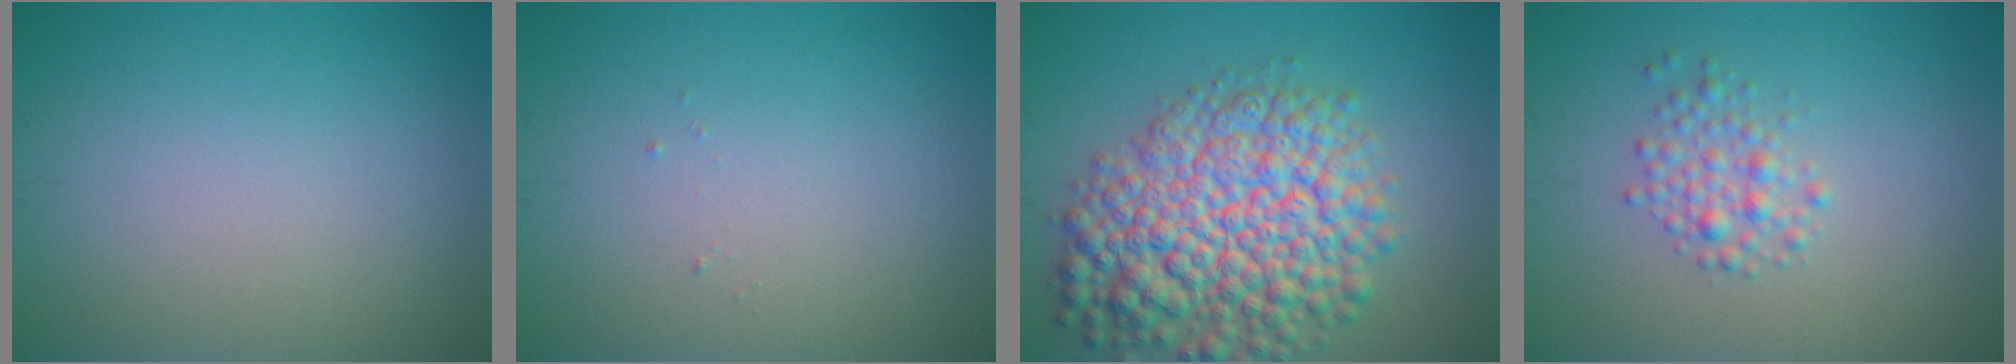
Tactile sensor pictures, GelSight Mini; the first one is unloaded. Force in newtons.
{"total": 0.0}
{"total": 10.4, "press": 10.4, "slide": 0.4}
{"total": 2.0, "press": 2.0, "slide": 0.1}